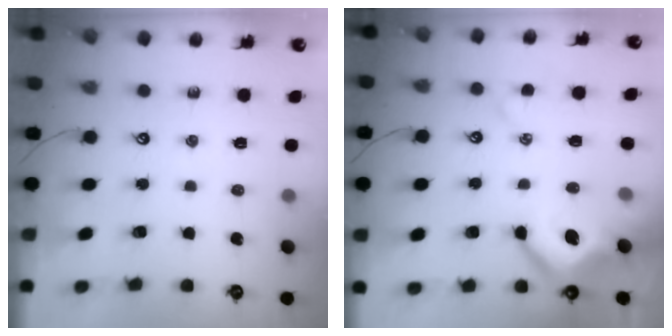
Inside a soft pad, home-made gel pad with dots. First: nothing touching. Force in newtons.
{"total": 8.4, "press": 8.2, "slide": 1.6}